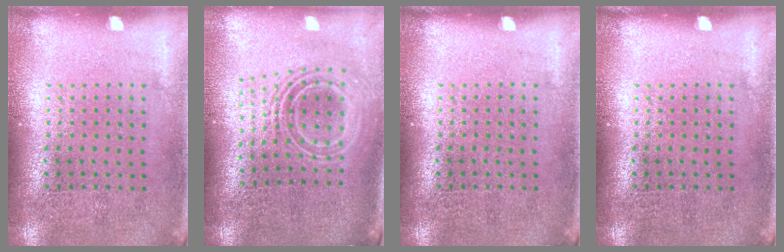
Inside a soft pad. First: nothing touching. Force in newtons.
{"total": 2.1, "press": 1.5, "slide": 1.5}
{"total": 0.0}
{"total": 0.0}